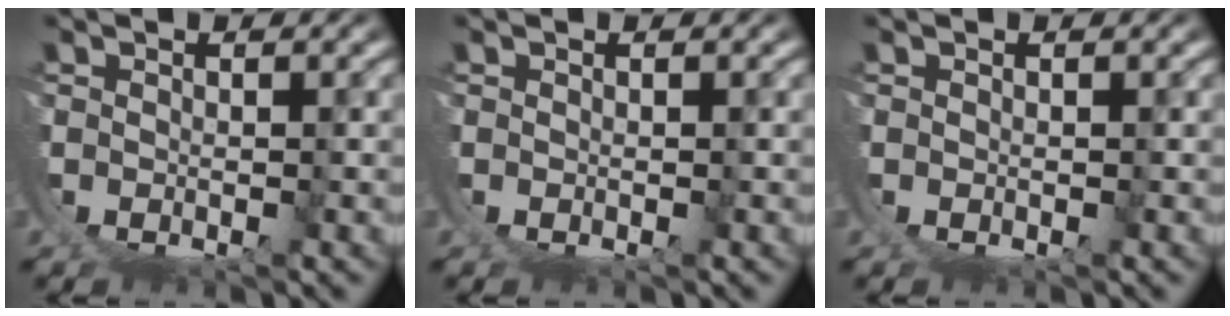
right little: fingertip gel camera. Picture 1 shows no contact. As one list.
[{"total": 0.0}, {"total": 0.0}]